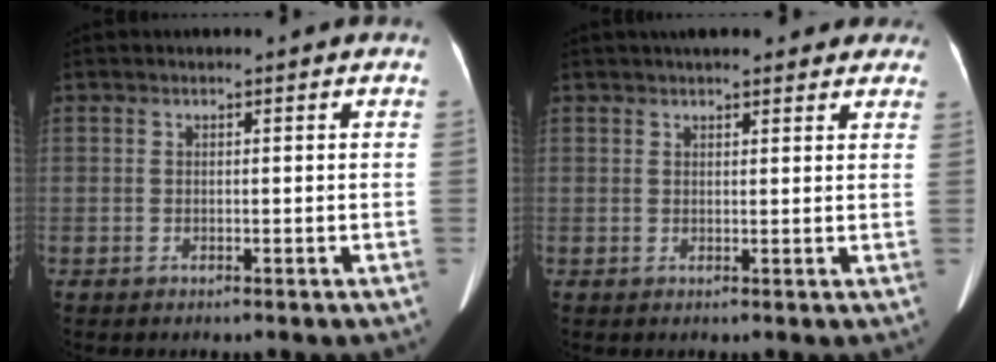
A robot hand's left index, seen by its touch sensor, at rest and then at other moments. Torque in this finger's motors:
{"motor_torque": [1.04, -1.10, 0.20, 0.04]}